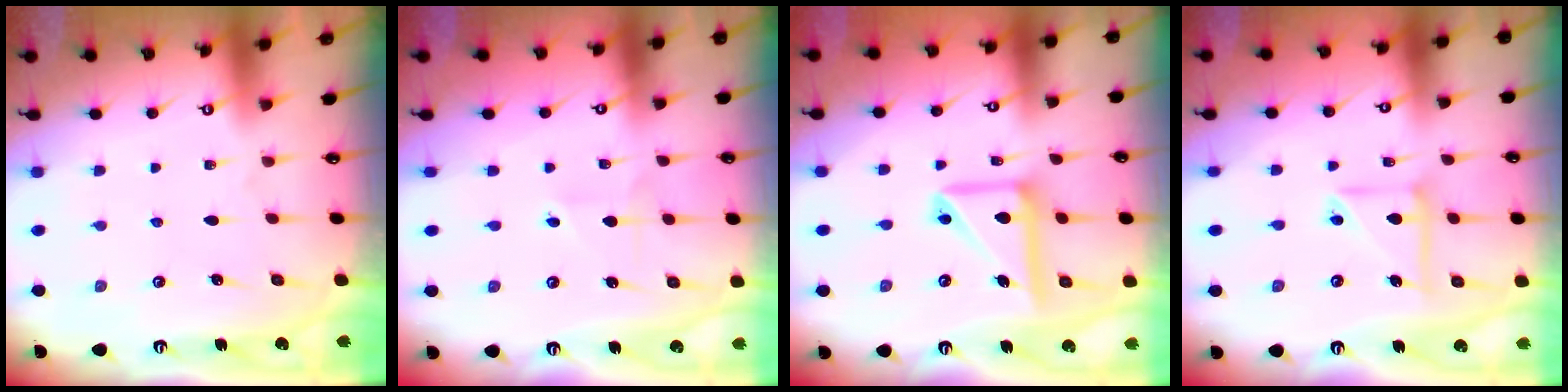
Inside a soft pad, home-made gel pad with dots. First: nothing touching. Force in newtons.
{"total": 2.4, "press": 2.4, "slide": 0.2}
{"total": 14.4, "press": 14.3, "slide": 1.9}
{"total": 10.9, "press": 10.8, "slide": 1.0}